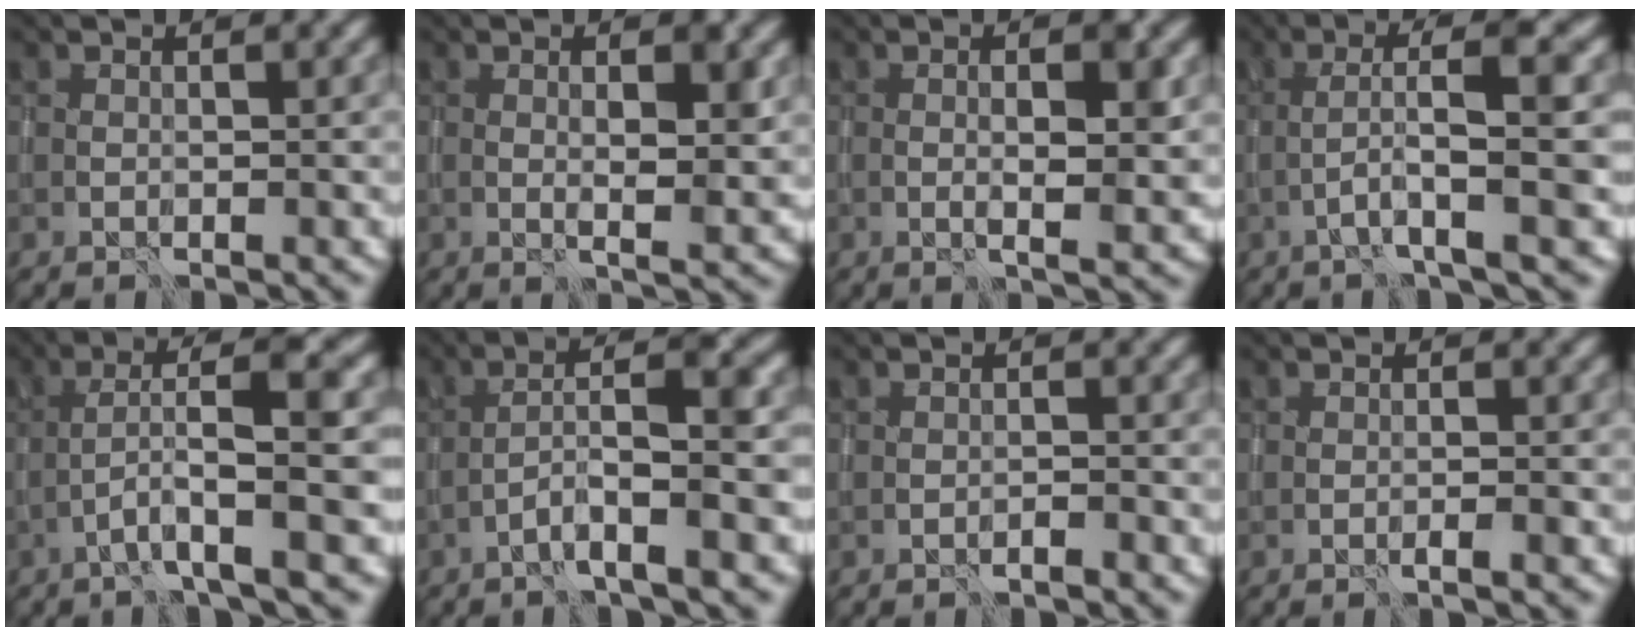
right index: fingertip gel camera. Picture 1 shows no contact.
{"total": 3.9, "force": [0.6, 0.9, 3.7], "torque": [-0.054, -0.002, 0.012]}
{"total": 4.2, "force": [0.3, 0.9, 4.1], "torque": [-0.059, 0.001, 0.001]}
{"total": 5.0, "force": [-0.6, 0.4, 5.0], "torque": [-0.085, 0.022, -0.015]}
{"total": 6.0, "force": [-0.9, 0.6, 5.9], "torque": [-0.096, 0.022, -0.023]}
{"total": 5.5, "force": [-2.0, 0.5, 5.1], "torque": [-0.084, 0.021, -0.043]}
{"total": 0.7, "force": [-0.6, 0.0, 0.2], "torque": [-0.002, 0.003, -0.013]}
{"total": 0.7, "force": [-0.4, 0.1, 0.6], "torque": [-0.006, 0.001, -0.011]}